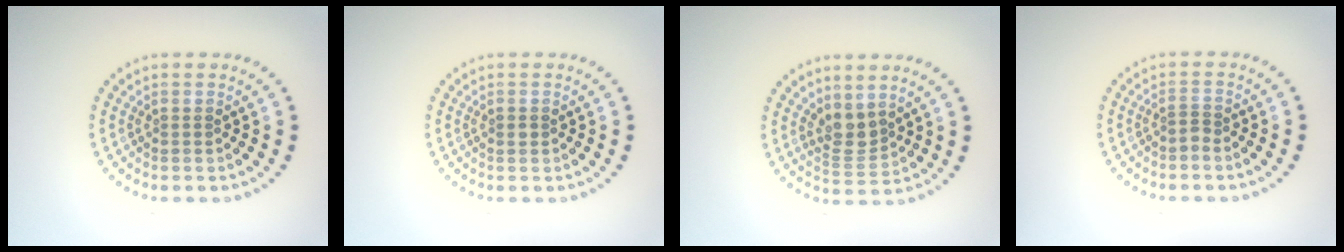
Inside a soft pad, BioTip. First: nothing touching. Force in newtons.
{"total": 0.9, "press": 0.9, "slide": 0.0}
{"total": 2.7, "press": 2.2, "slide": 1.5}
{"total": 0.9, "press": 0.5, "slide": 0.7}